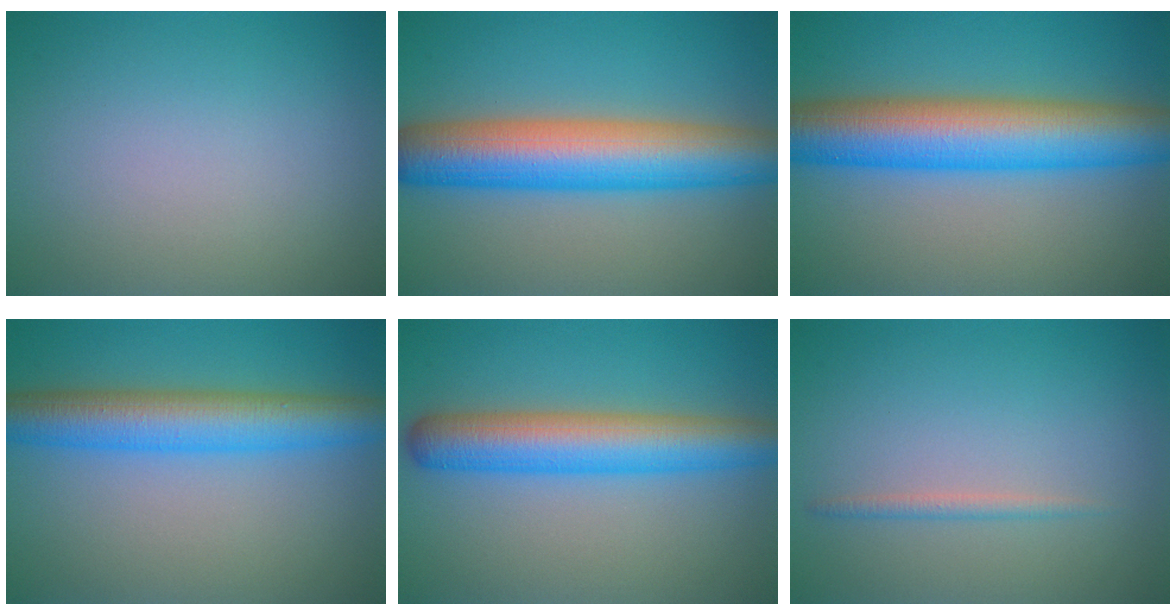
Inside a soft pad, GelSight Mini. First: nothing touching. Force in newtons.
{"total": 10.1, "press": 10.1, "slide": 0.3}
{"total": 10.5, "press": 10.5, "slide": 0.2}
{"total": 6.7, "press": 6.7, "slide": 0.1}
{"total": 6.9, "press": 6.8, "slide": 0.1}
{"total": 1.1, "press": 1.1, "slide": 0.0}